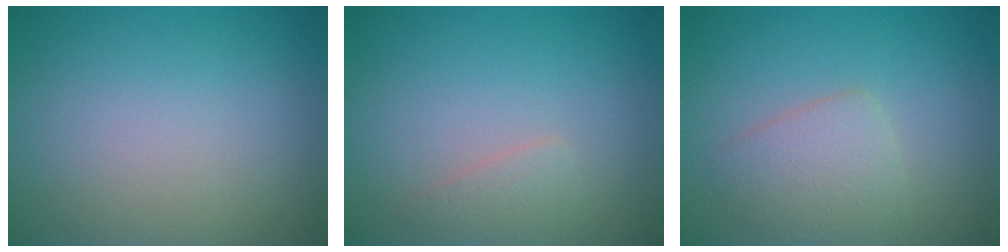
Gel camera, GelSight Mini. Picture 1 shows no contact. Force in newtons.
{"total": 1.3, "press": 1.3, "slide": 0.1}
{"total": 2.8, "press": 2.8, "slide": 0.1}